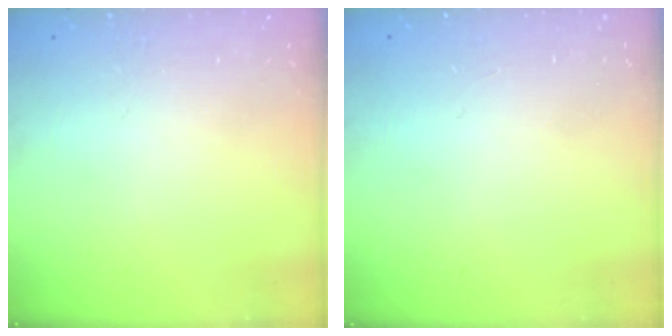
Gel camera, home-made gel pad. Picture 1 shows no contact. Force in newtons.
{"total": 0.9, "press": 0.9, "slide": 0.0}